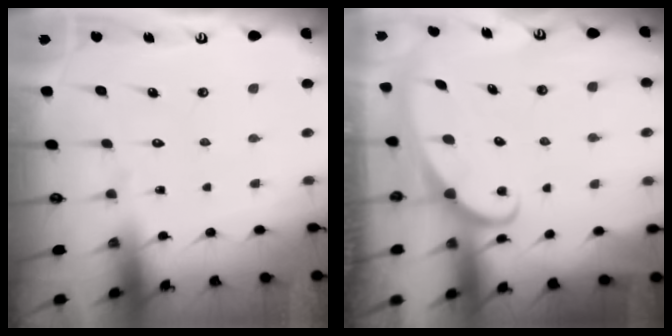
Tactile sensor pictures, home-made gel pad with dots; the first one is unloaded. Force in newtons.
{"total": 2.5, "press": 2.5, "slide": 0.3}